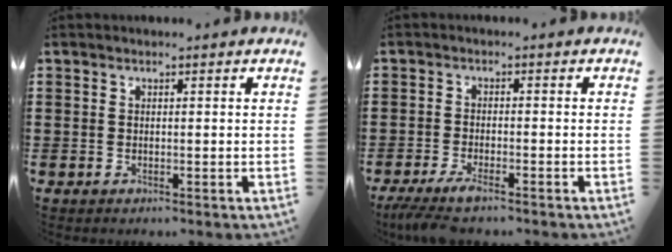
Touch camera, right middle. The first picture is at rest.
{"total": 3.7, "force": [-2.9, 0.3, 2.2], "torque": [-0.056, -0.015, -0.059]}